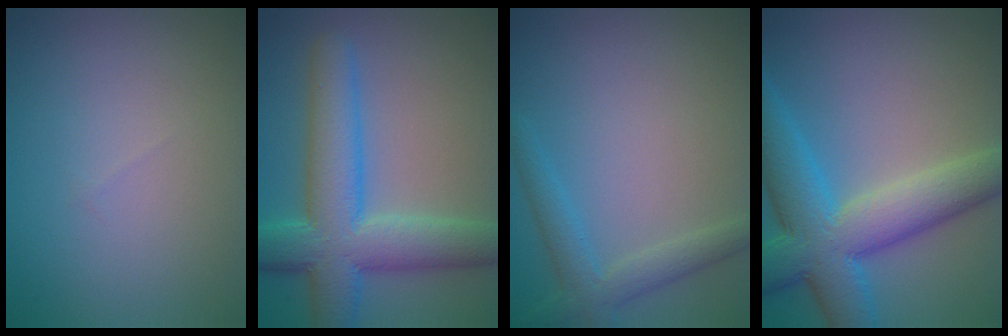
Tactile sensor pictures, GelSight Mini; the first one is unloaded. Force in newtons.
{"total": 8.6, "press": 8.6, "slide": 0.3}
{"total": 2.7, "press": 2.7, "slide": 0.1}
{"total": 9.2, "press": 9.2, "slide": 0.4}